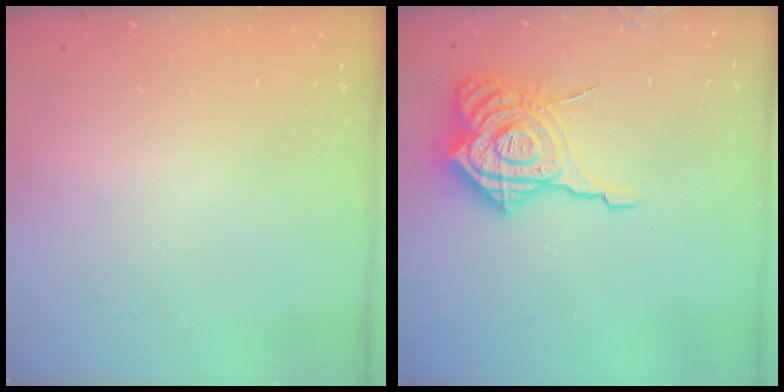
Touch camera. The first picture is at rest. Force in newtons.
{"total": 20.1, "press": 20.0, "slide": 2.1}